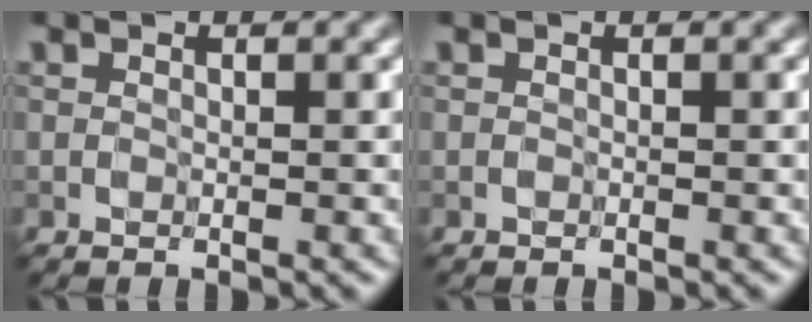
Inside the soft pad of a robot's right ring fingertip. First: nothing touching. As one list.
[{"total": 0.0}]